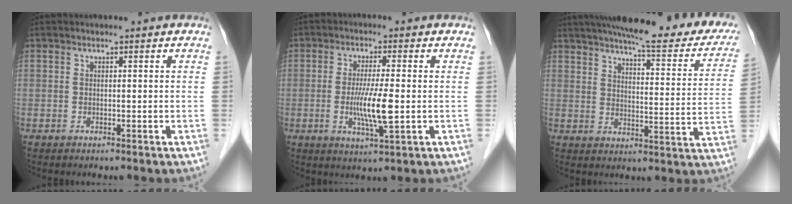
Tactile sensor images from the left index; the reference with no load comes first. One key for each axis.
{"total": 6.6, "fx": -0.9, "fy": 0.2, "fz": 6.6, "tx": -0.128, "ty": -0.019, "tz": -0.020}
{"total": 25.5, "fx": 21.0, "fy": 4.6, "fz": 13.8, "tx": -0.189, "ty": -0.019, "tz": 0.253}